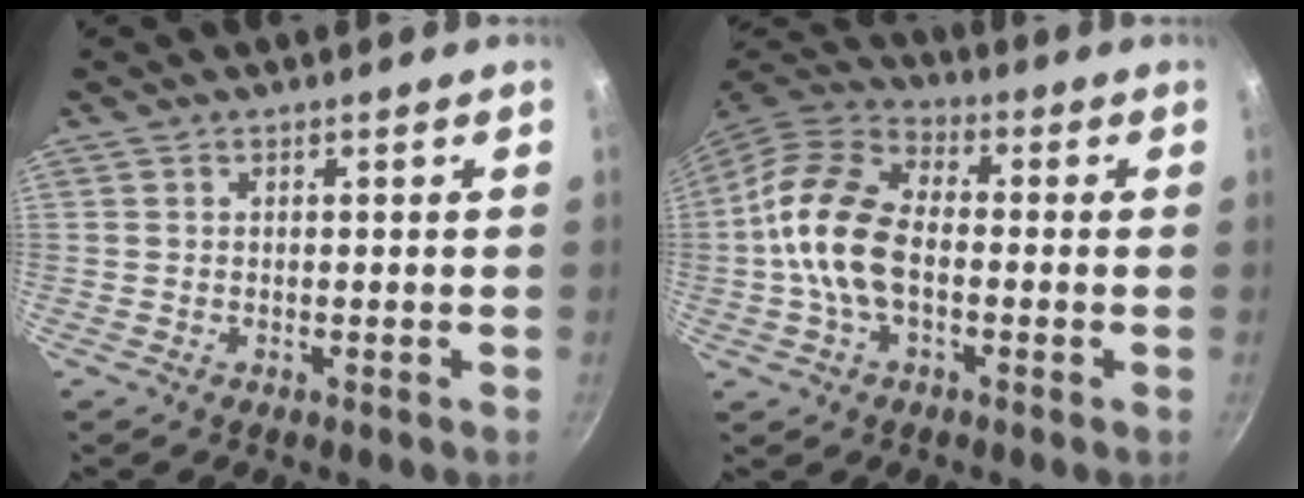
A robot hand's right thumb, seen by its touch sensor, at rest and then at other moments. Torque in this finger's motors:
{"motor_torque": [-0.30, 1.13, 1.69, -0.19, 0.19]}